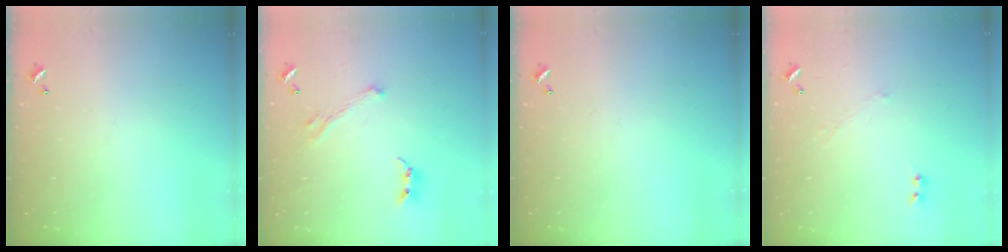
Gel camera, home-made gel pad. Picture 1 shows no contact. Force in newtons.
{"total": 3.7, "press": 3.5, "slide": 1.2}
{"total": 0.0}
{"total": 0.9, "press": 0.3, "slide": 0.8}